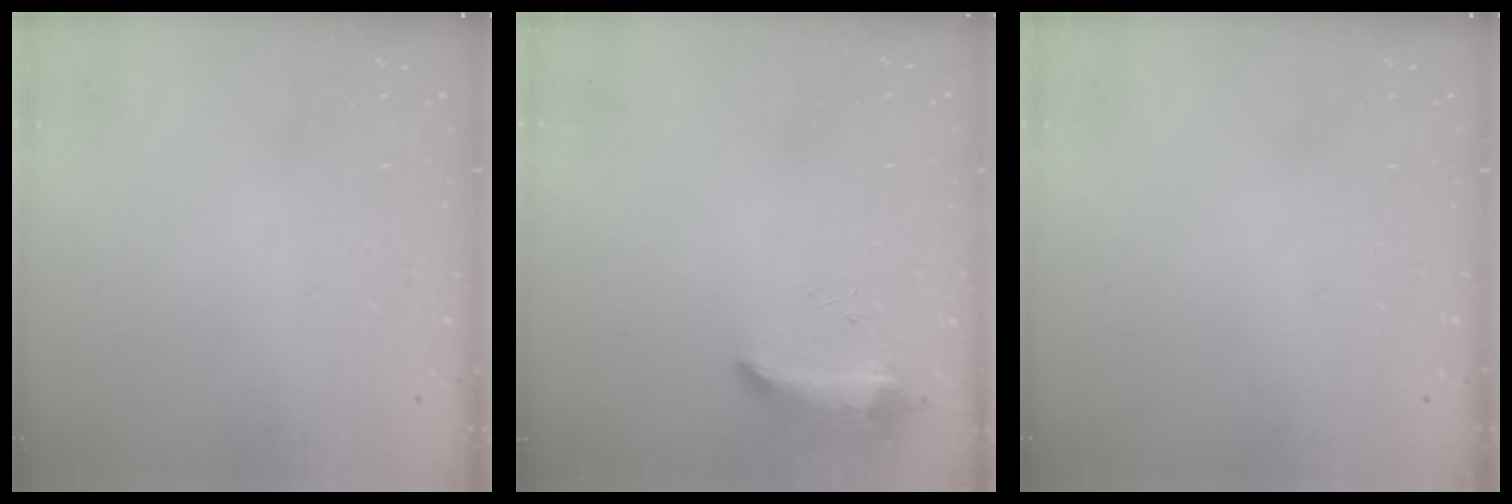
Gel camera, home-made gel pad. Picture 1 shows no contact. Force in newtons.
{"total": 8.3, "press": 8.2, "slide": 0.7}
{"total": 0.0}